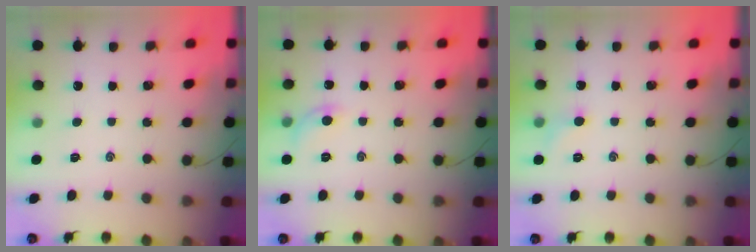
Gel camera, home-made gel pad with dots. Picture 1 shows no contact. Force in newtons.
{"total": 6.3, "press": 6.2, "slide": 1.3}
{"total": 4.7, "press": 4.6, "slide": 1.1}